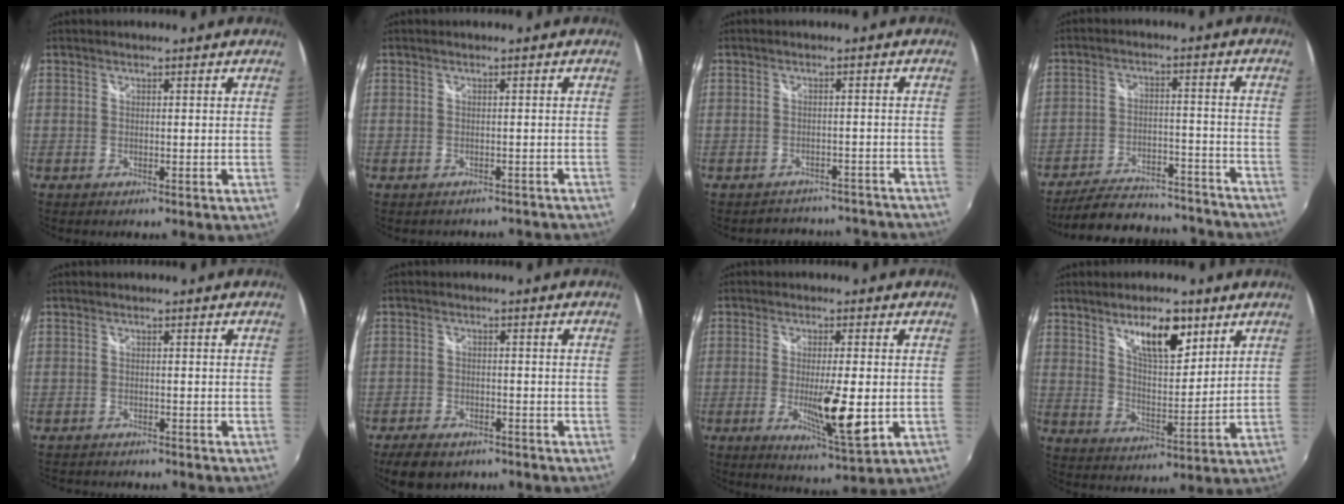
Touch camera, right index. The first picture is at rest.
{"total": 6.1, "force": [-5.5, 2.0, 1.7], "torque": [-0.029, -0.014, -0.061]}
{"total": 12.7, "force": [-11.6, 4.6, 2.5], "torque": [-0.051, 0.023, -0.129]}
{"total": 23.3, "force": [-20.9, 6.8, 7.8], "torque": [-0.158, 0.019, -0.266]}
{"total": 4.2, "force": [-4.0, 1.0, 0.9], "torque": [-0.032, -0.014, -0.065]}
{"total": 8.0, "force": [-6.2, 3.6, 3.4], "torque": [-0.091, -0.012, -0.102]}
{"total": 9.5, "force": [-1.9, 1.8, 9.2], "torque": [-0.158, -0.023, -0.028]}
{"total": 10.4, "force": [6.1, 3.6, 7.6], "torque": [-0.113, -0.001, 0.106]}